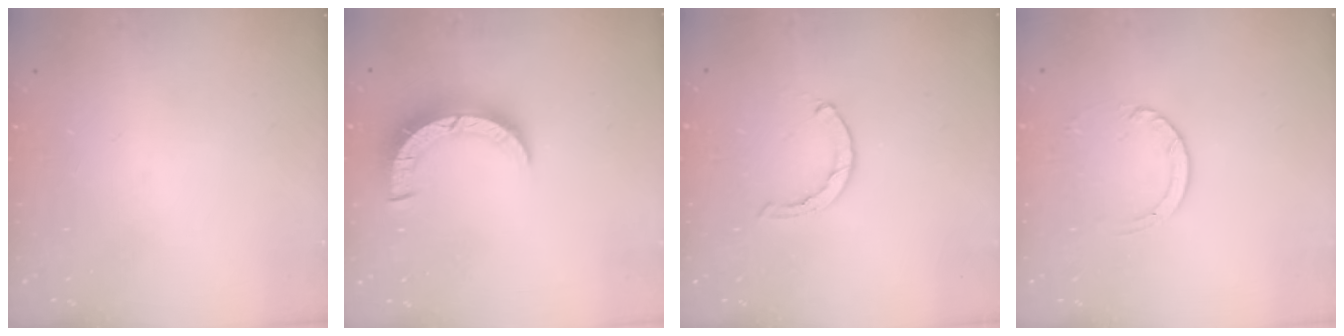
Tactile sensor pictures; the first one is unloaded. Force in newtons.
{"total": 8.4, "press": 8.4, "slide": 0.3}
{"total": 0.7, "press": 0.6, "slide": 0.2}
{"total": 3.9, "press": 3.9, "slide": 0.4}